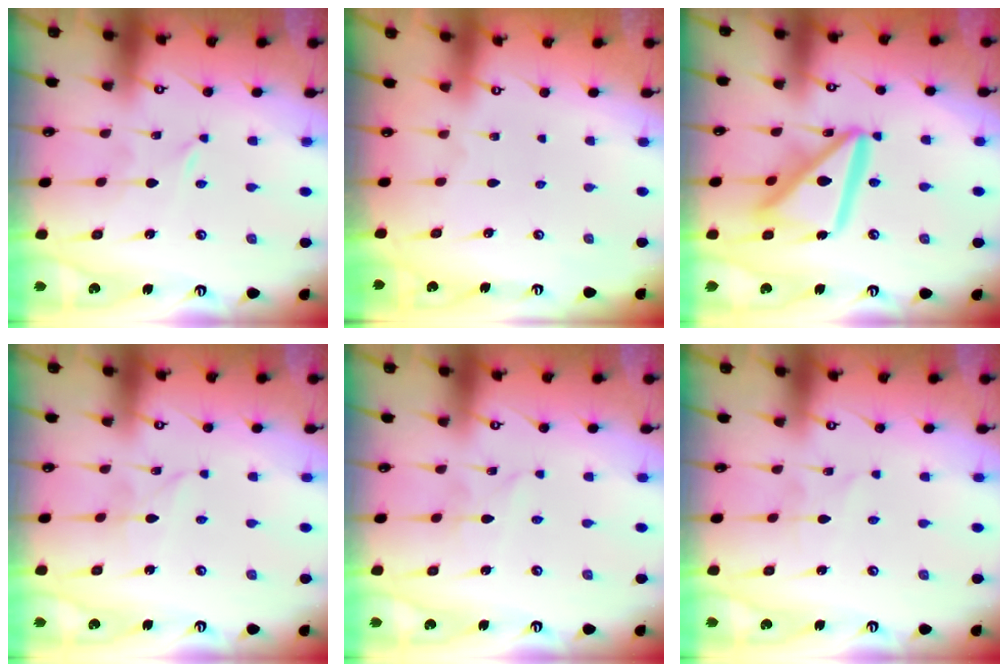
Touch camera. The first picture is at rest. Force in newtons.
{"total": 0.0}
{"total": 17.2, "press": 17.1, "slide": 1.9}
{"total": 2.4, "press": 2.4, "slide": 0.2}
{"total": 1.9, "press": 1.9, "slide": 0.1}
{"total": 1.7, "press": 1.6, "slide": 0.2}